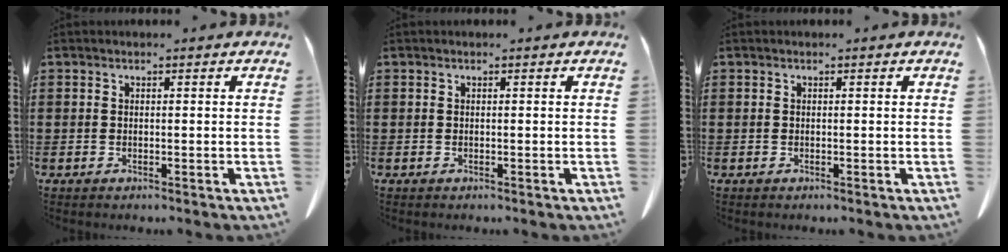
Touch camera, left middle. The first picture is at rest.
{"total": 0.0}
{"total": 0.0}